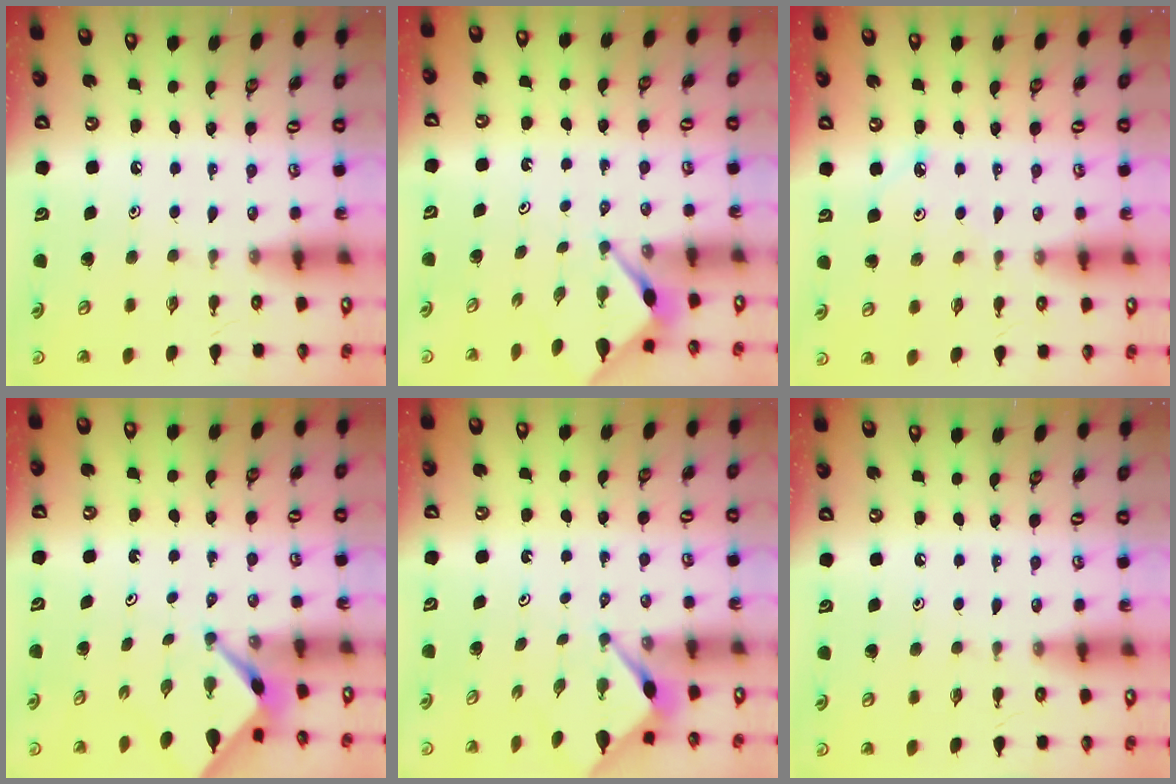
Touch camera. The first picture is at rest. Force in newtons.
{"total": 2.9, "press": 2.8, "slide": 0.3}
{"total": 3.9, "press": 3.9, "slide": 0.5}
{"total": 2.8, "press": 2.7, "slide": 0.3}
{"total": 2.9, "press": 2.9, "slide": 0.3}
{"total": 0.0}